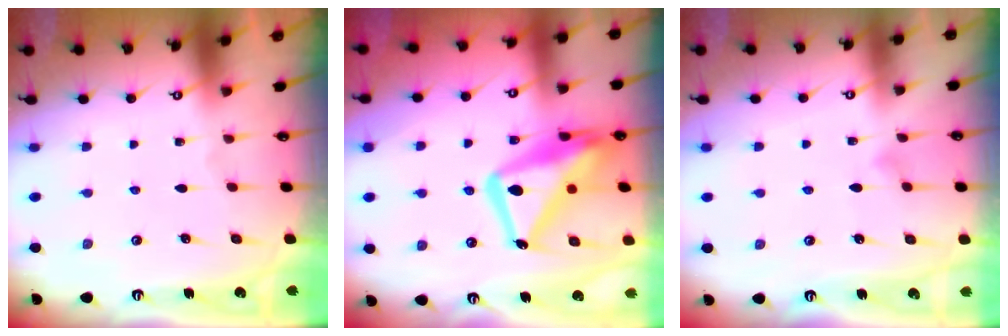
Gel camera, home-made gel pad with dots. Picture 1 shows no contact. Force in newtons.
{"total": 18.9, "press": 18.8, "slide": 1.9}
{"total": 5.4, "press": 5.4, "slide": 0.4}